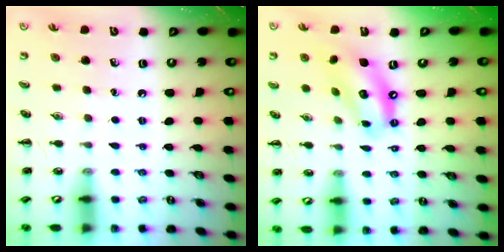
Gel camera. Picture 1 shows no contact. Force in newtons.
{"total": 13.3, "press": 12.8, "slide": 3.4}